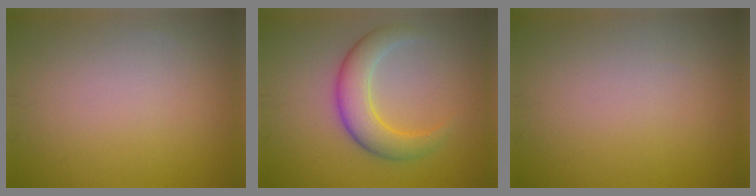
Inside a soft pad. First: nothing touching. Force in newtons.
{"total": 4.5, "press": 4.5, "slide": 0.2}
{"total": 0.0}